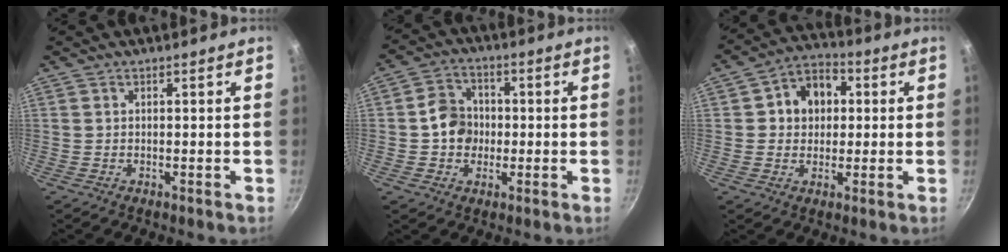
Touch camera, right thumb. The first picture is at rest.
{"total": 7.4, "force": [-0.3, 6.6, 3.5], "torque": [-0.027, 0.013, -0.017]}
{"total": 9.3, "force": [1.6, 7.7, 5.0], "torque": [-0.034, 0.011, 0.011]}